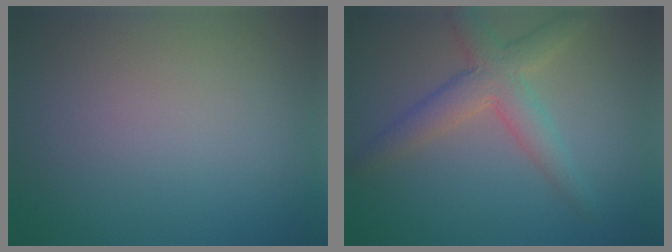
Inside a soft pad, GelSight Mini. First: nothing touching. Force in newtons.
{"total": 4.2, "press": 4.2, "slide": 0.2}